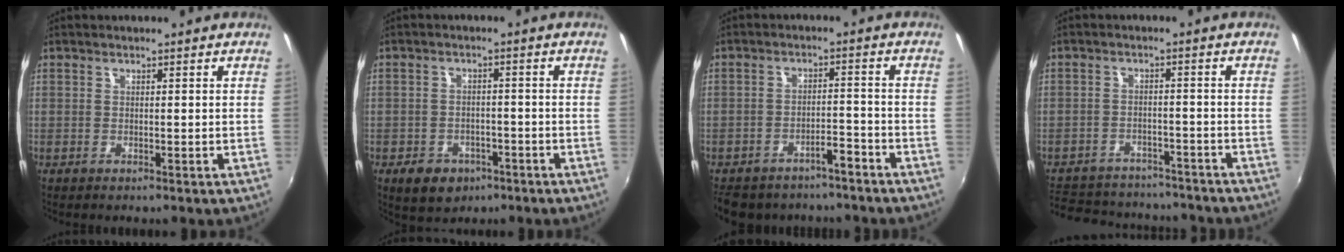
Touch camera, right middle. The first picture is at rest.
{"total": 6.7, "force": [-3.9, 4.8, 2.7], "torque": [-0.072, 0.003, -0.046]}
{"total": 11.2, "force": [-9.3, 4.4, 4.6], "torque": [-0.093, 0.007, -0.123]}
{"total": 16.9, "force": [-13.9, 7.9, 5.6], "torque": [-0.142, 0.032, -0.183]}